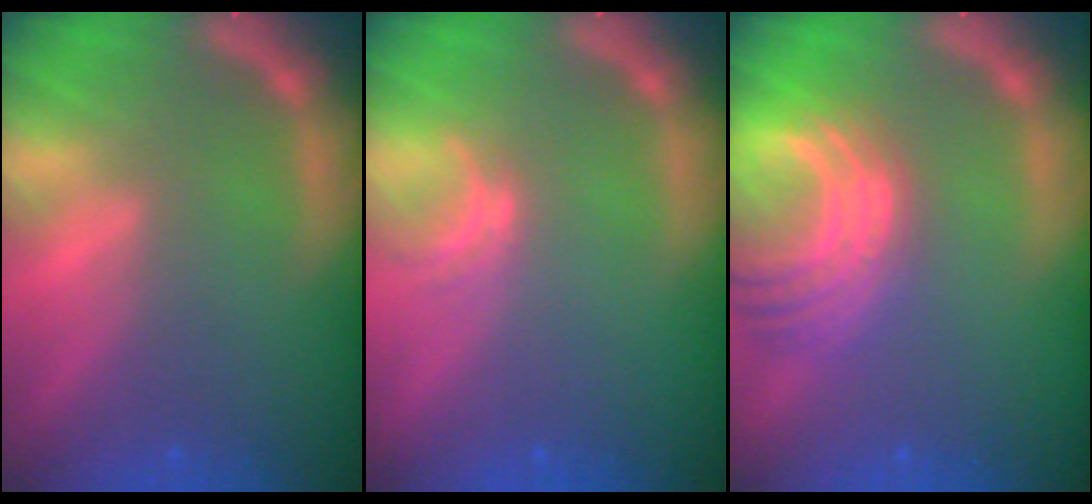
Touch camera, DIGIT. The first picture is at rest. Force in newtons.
{"total": 1.5}
{"total": 9.0}